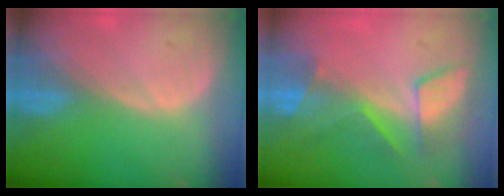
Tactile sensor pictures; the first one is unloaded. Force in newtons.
{"total": 8.4, "press": 7.2, "slide": 4.3}